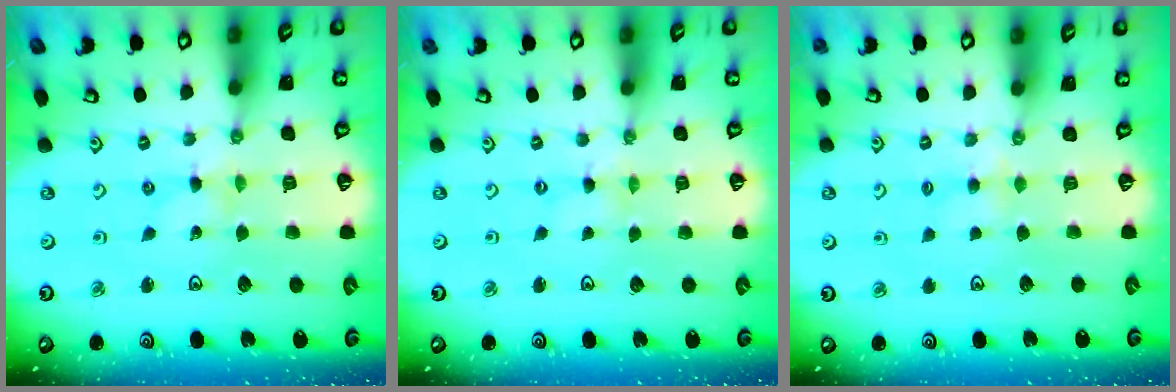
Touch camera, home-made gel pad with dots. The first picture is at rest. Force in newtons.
{"total": 0.0}
{"total": 2.4, "press": 2.4, "slide": 0.4}